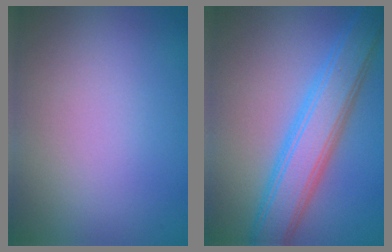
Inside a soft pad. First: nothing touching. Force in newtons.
{"total": 5.7, "press": 5.7, "slide": 0.1}